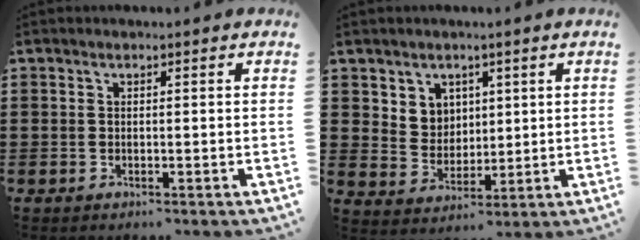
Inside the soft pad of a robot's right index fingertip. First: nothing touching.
{"total": 5.0, "force": [2.7, 4.2, 0.4], "torque": [-0.024, 0.003, 0.048]}